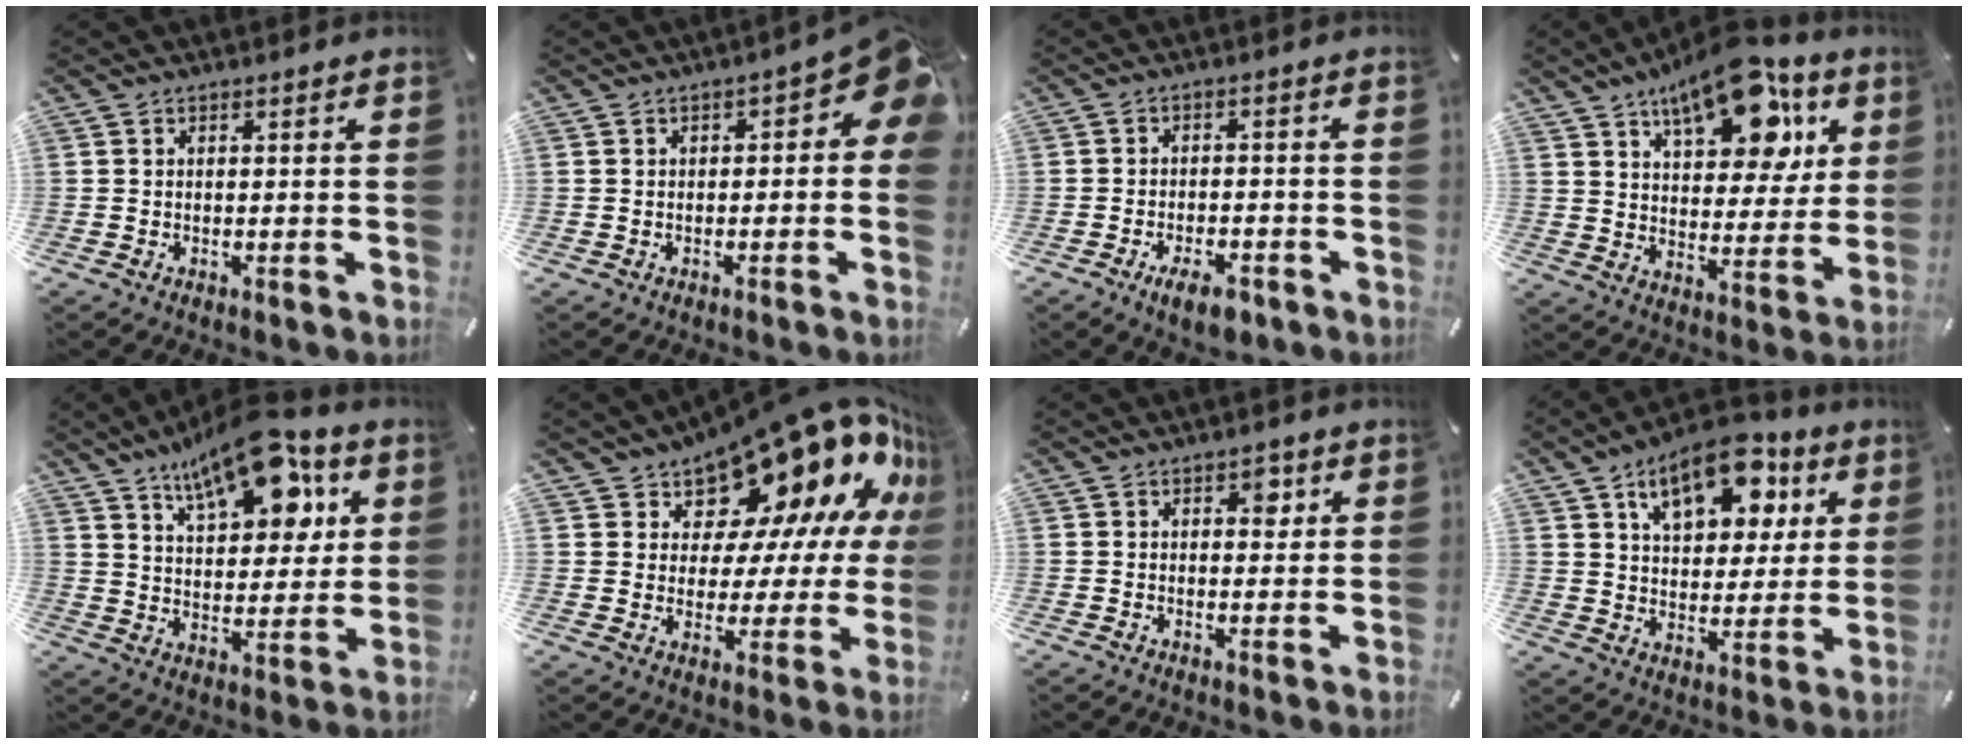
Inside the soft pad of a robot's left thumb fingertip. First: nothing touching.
{"total": 6.5, "force": [0.9, 3.2, 5.5], "torque": [-0.070, -0.009, 0.013]}
{"total": 5.8, "force": [-3.5, 2.6, 3.9], "torque": [-0.067, 0.014, -0.060]}
{"total": 19.1, "force": [11.8, 9.3, 11.7], "torque": [-0.164, -0.063, 0.195]}
{"total": 17.3, "force": [11.3, 7.8, 10.6], "torque": [-0.164, -0.056, 0.189]}
{"total": 19.7, "force": [14.3, 9.5, 9.8], "torque": [-0.140, -0.125, 0.247]}
{"total": 3.4, "force": [1.4, 2.2, 2.2], "torque": [-0.008, -0.010, 0.014]}
{"total": 15.6, "force": [8.6, 9.1, 9.2], "torque": [-0.135, -0.032, 0.149]}